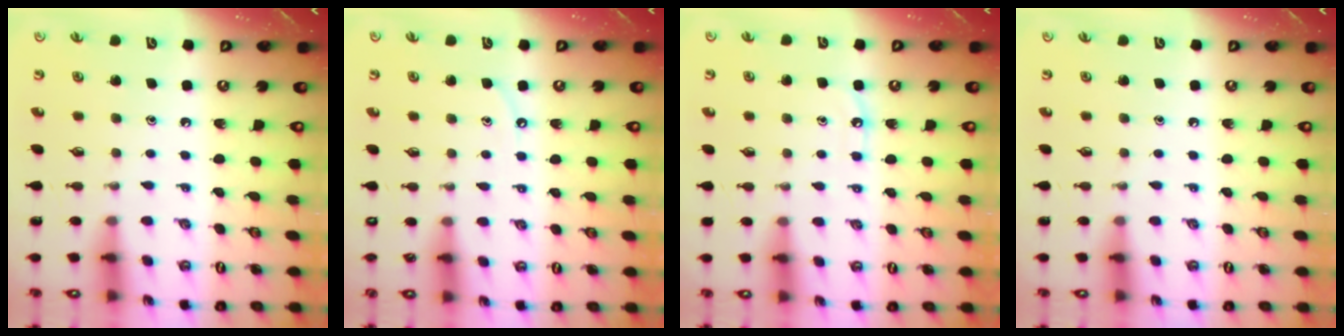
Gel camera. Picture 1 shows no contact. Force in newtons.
{"total": 4.7, "press": 4.6, "slide": 0.5}
{"total": 5.0, "press": 4.9, "slide": 0.6}
{"total": 0.0}